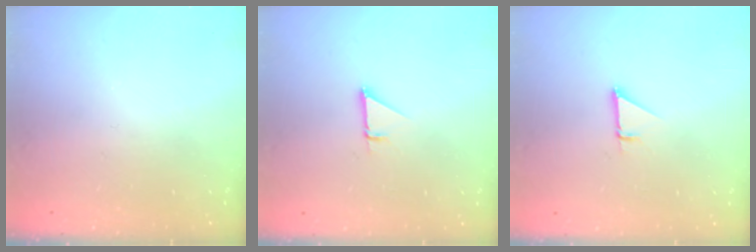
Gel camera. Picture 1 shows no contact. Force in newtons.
{"total": 0.9, "press": 0.9, "slide": 0.1}
{"total": 0.9, "press": 0.9, "slide": 0.1}